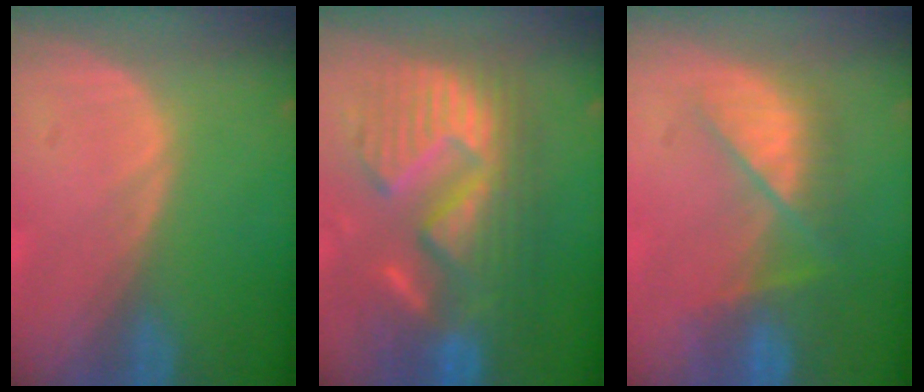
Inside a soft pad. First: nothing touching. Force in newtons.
{"total": 12.9, "press": 12.8, "slide": 1.3}
{"total": 7.5, "press": 7.3, "slide": 1.9}